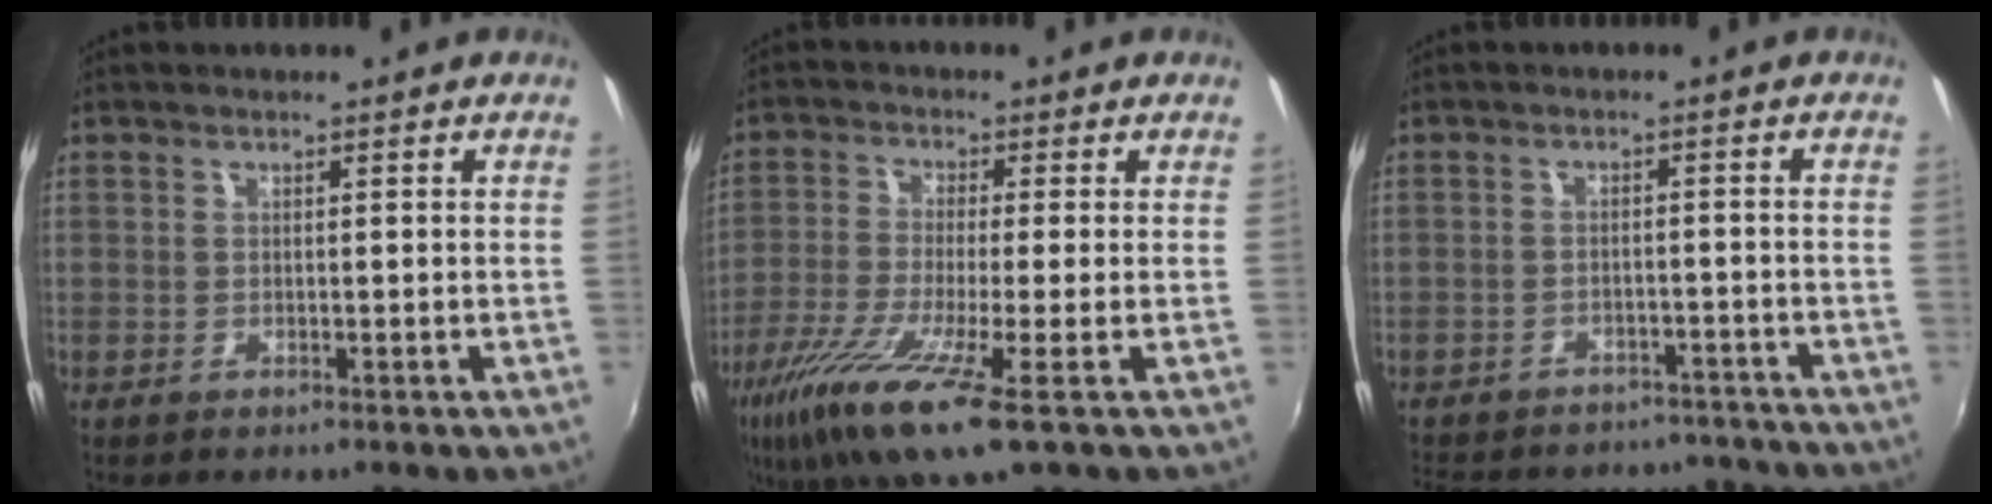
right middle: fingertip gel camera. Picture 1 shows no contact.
{"total": 12.5, "force": [-6.5, 1.0, 10.6], "torque": [-0.232, -0.040, -0.127]}
{"total": 18.8, "force": [-16.1, 7.6, 6.0], "torque": [-0.141, 0.023, -0.203]}